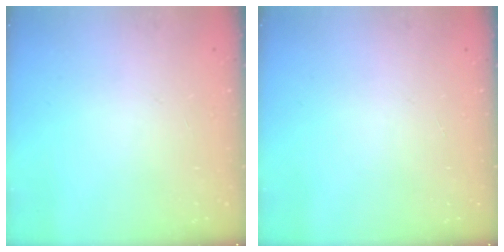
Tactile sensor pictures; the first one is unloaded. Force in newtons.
{"total": 0.0}